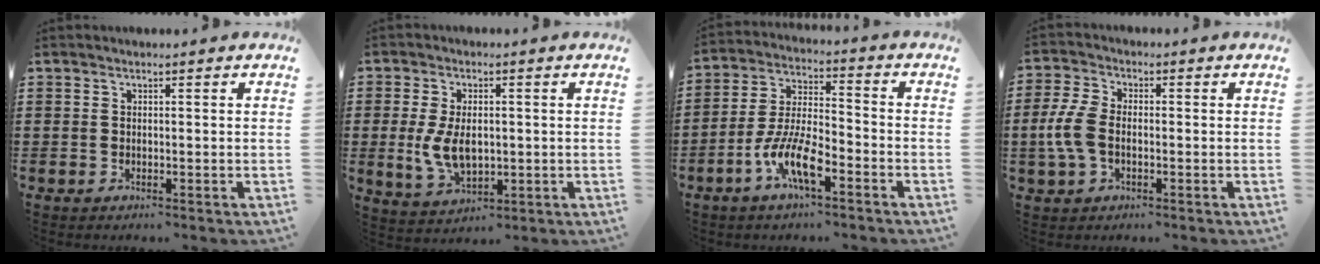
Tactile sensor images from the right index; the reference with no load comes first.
{"total": 6.7, "force": [-0.4, 4.0, 5.4], "torque": [-0.127, -0.001, -0.011]}
{"total": 9.0, "force": [-5.0, 2.7, 7.0], "torque": [-0.166, -0.006, -0.099]}
{"total": 5.9, "force": [-1.1, 3.4, 4.7], "torque": [-0.128, -0.008, -0.029]}